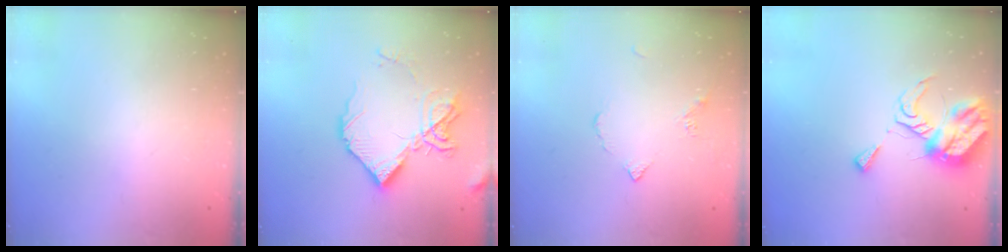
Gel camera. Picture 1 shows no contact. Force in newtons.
{"total": 15.4, "press": 15.3, "slide": 1.2}
{"total": 3.5, "press": 3.4, "slide": 0.7}
{"total": 10.9, "press": 10.9, "slide": 1.2}